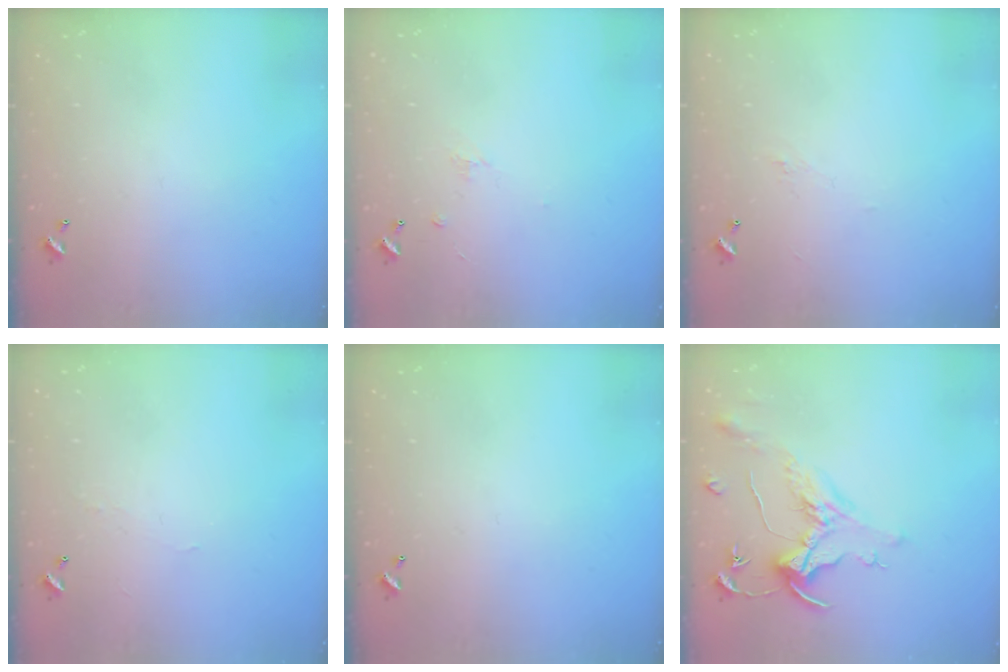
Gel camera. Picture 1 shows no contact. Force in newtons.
{"total": 1.2, "press": 1.1, "slide": 0.6}
{"total": 1.6, "press": 1.5, "slide": 0.5}
{"total": 1.2, "press": 1.1, "slide": 0.3}
{"total": 0.0}
{"total": 1.6, "press": 1.4, "slide": 0.7}